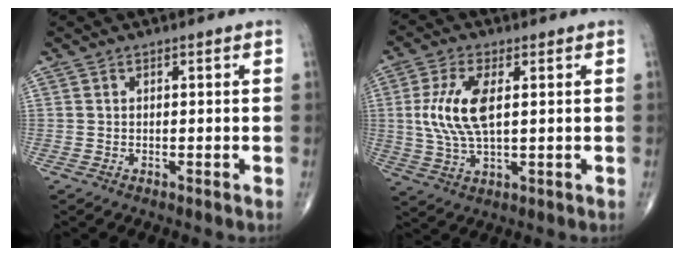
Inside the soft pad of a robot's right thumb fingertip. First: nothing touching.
{"total": 10.1, "force": [1.6, 4.3, 9.0], "torque": [-0.199, -0.004, 0.034]}